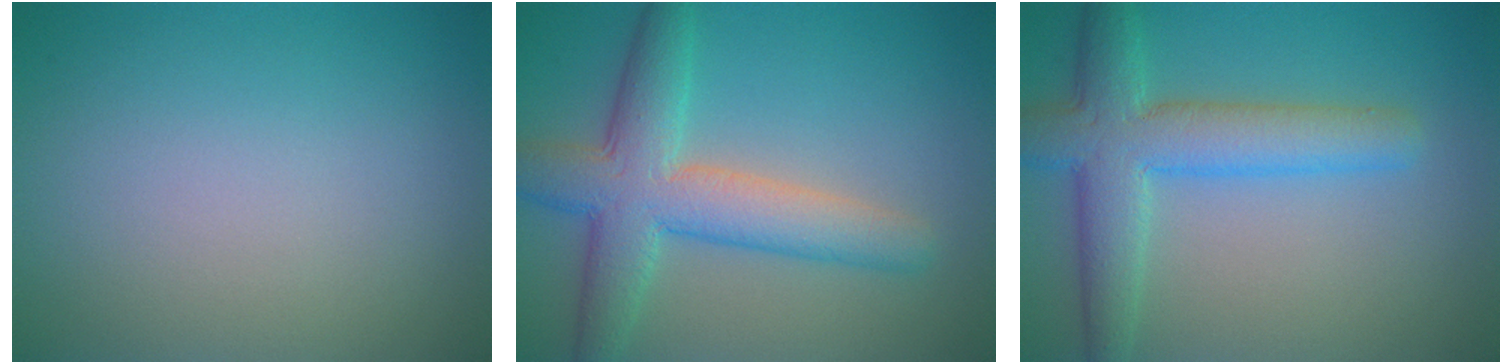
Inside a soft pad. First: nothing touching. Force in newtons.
{"total": 6.8, "press": 6.8, "slide": 0.3}
{"total": 6.1, "press": 6.1, "slide": 0.1}